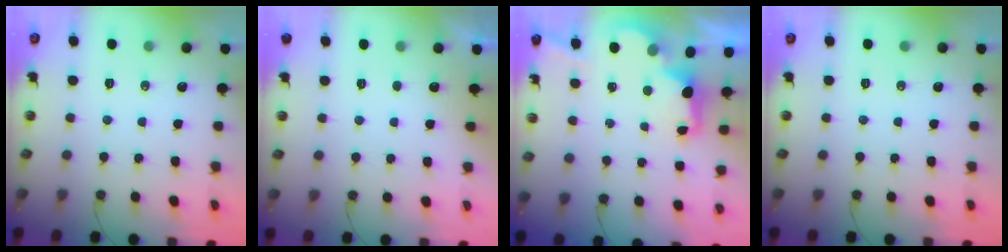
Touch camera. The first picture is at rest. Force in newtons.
{"total": 0.7, "press": 0.4, "slide": 0.6}
{"total": 2.6, "press": 2.5, "slide": 0.8}
{"total": 0.0}